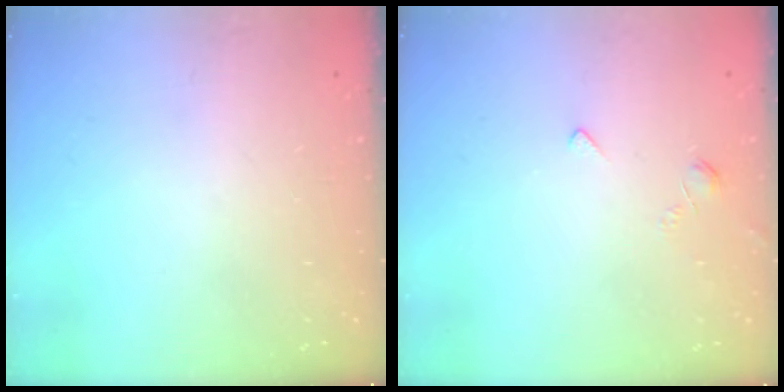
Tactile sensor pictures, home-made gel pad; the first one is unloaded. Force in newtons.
{"total": 1.6, "press": 1.5, "slide": 0.5}